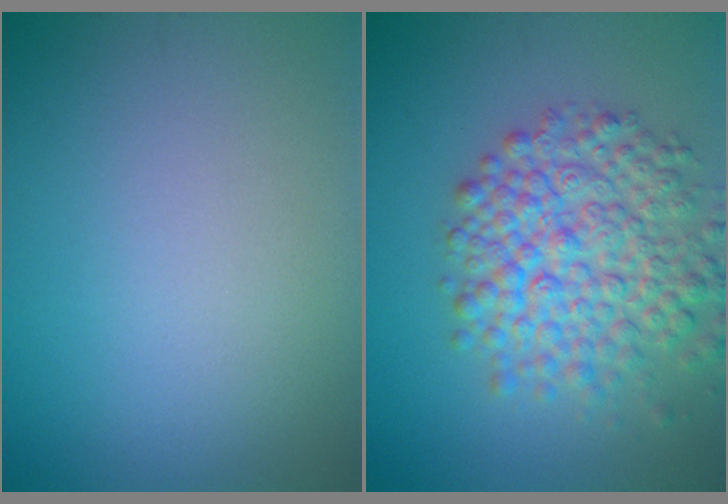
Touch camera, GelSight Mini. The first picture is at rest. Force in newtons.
{"total": 7.0, "press": 7.0, "slide": 0.3}